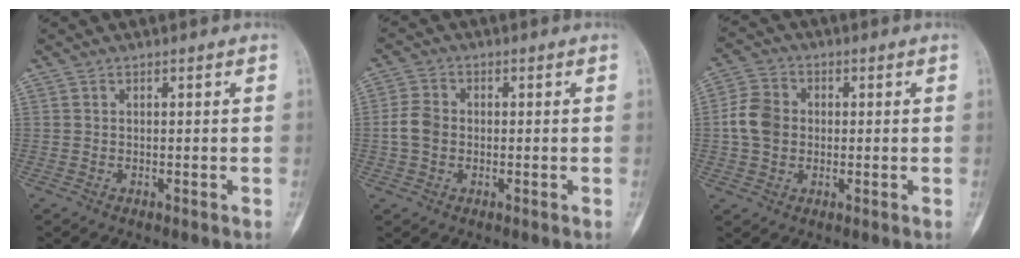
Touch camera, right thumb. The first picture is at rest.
{"total": 4.6, "force": [-0.5, 3.6, 2.7], "torque": [-0.054, 0.010, -0.015]}
{"total": 7.2, "force": [-0.1, 5.9, 4.1], "torque": [-0.067, 0.013, -0.010]}